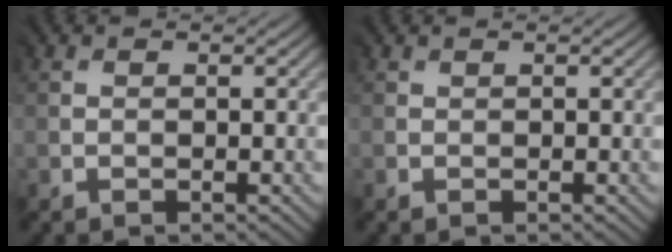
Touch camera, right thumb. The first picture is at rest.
{"total": 0.0}